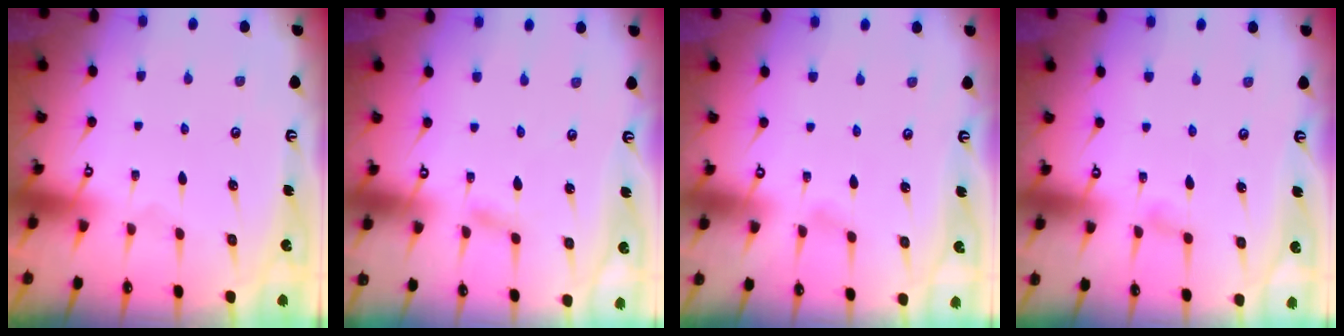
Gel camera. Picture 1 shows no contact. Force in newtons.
{"total": 1.4, "press": 1.4, "slide": 0.1}
{"total": 1.7, "press": 1.7, "slide": 0.2}
{"total": 5.2, "press": 5.1, "slide": 0.7}